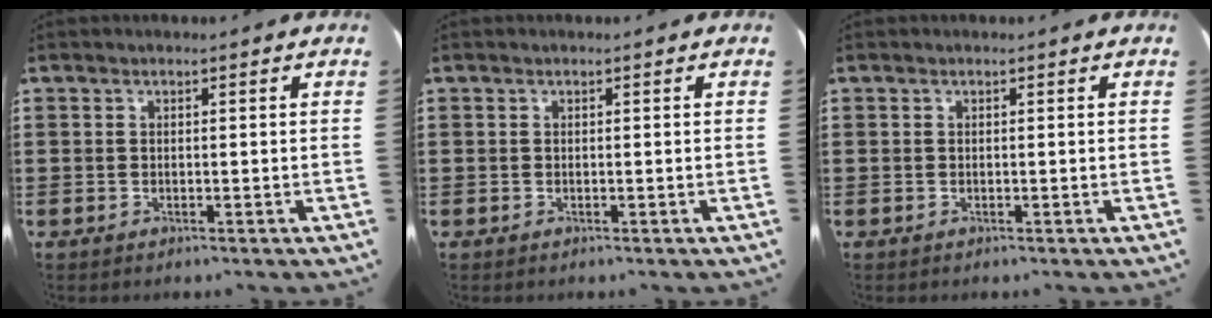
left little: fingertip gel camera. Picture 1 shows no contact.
{"total": 0.0}
{"total": 0.0}